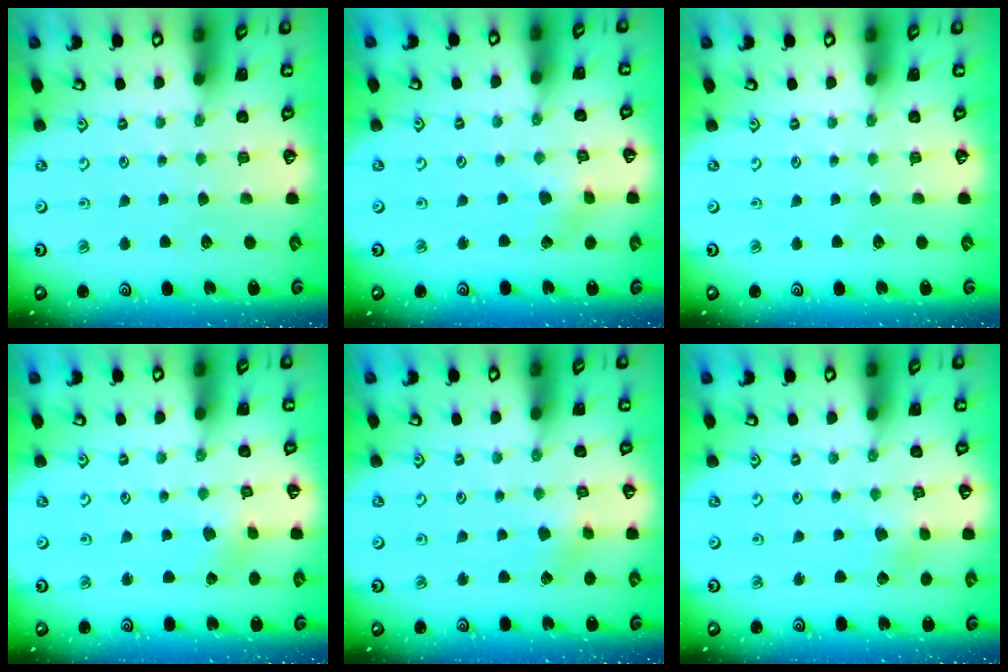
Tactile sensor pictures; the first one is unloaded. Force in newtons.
{"total": 2.9, "press": 2.9, "slide": 0.1}
{"total": 0.0}
{"total": 2.2, "press": 2.2, "slide": 0.4}
{"total": 2.2, "press": 2.2, "slide": 0.2}
{"total": 1.4, "press": 1.4, "slide": 0.2}